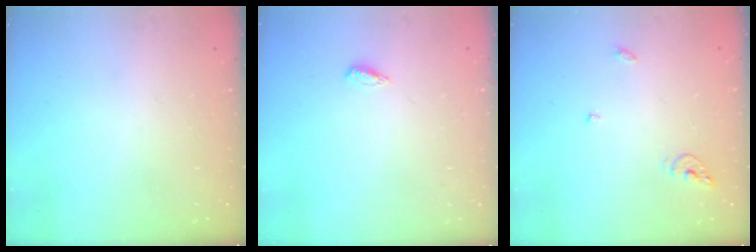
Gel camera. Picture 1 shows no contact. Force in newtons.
{"total": 2.7, "press": 2.7, "slide": 0.5}
{"total": 5.8, "press": 5.8, "slide": 0.2}